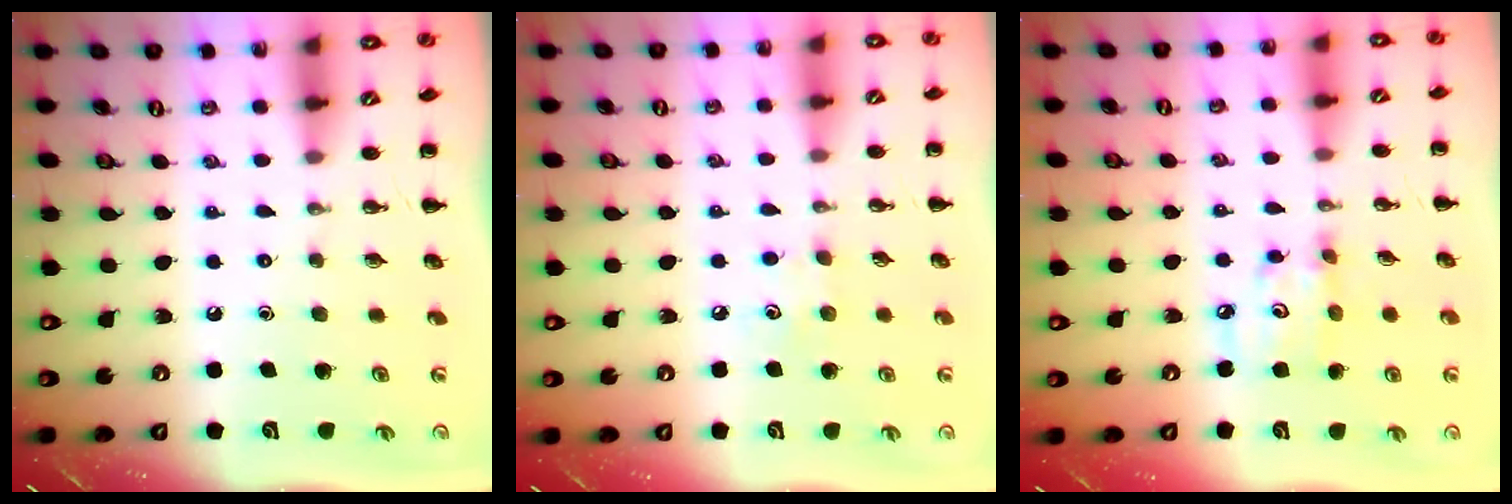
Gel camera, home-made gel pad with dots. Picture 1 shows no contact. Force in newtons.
{"total": 4.3, "press": 4.1, "slide": 1.1}
{"total": 5.8, "press": 5.7, "slide": 0.9}